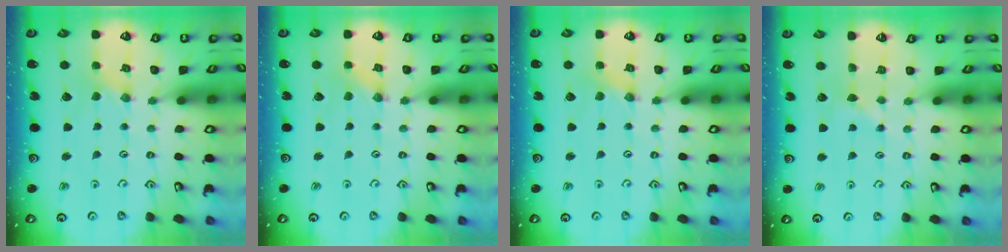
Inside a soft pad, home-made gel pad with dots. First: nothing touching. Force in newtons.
{"total": 0.5, "press": 0.5, "slide": 0.1}
{"total": 2.0, "press": 1.9, "slide": 0.4}
{"total": 2.9, "press": 2.9, "slide": 0.4}